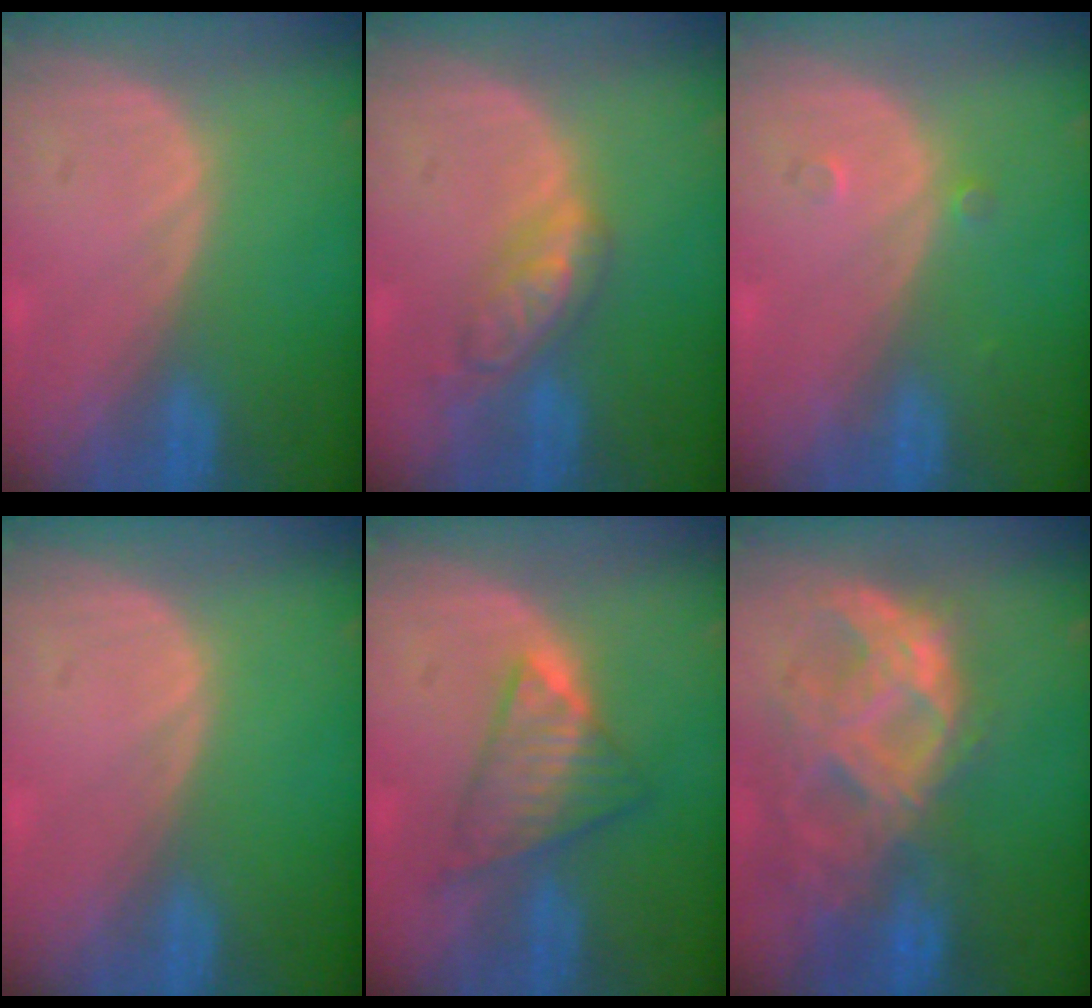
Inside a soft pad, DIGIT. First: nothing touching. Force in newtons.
{"total": 5.8, "press": 5.0, "slide": 2.9}
{"total": 1.2, "press": 1.0, "slide": 0.7}
{"total": 0.0}
{"total": 6.1, "press": 6.0, "slide": 1.2}
{"total": 11.1, "press": 9.4, "slide": 6.0}